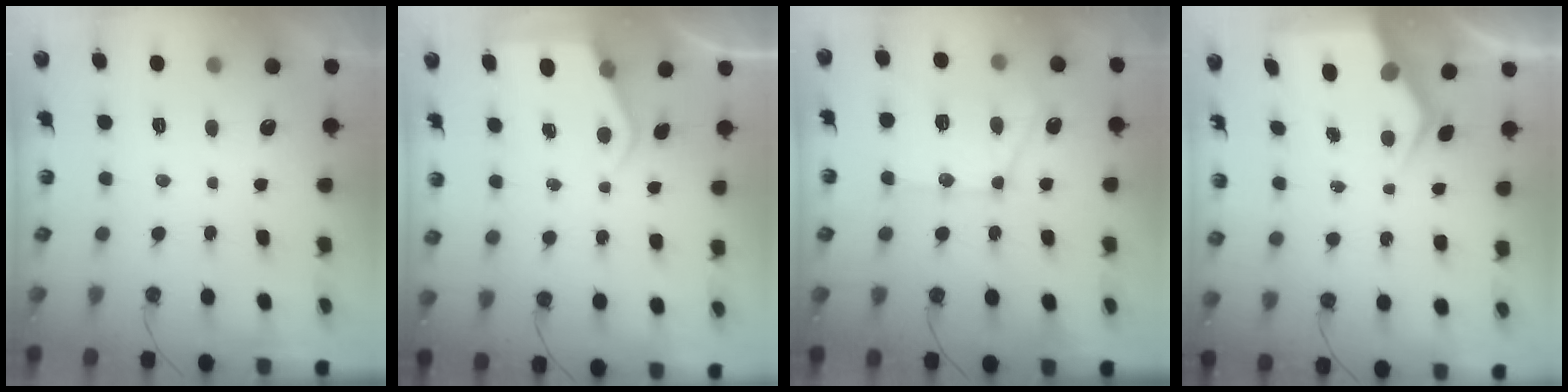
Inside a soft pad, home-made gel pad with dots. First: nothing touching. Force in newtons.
{"total": 6.1, "press": 6.0, "slide": 0.9}
{"total": 15.0, "press": 14.9, "slide": 1.7}
{"total": 6.5, "press": 6.5, "slide": 0.6}